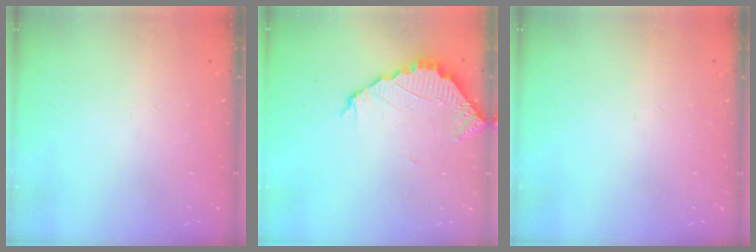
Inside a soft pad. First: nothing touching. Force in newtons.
{"total": 2.6, "press": 2.6, "slide": 0.2}
{"total": 0.0}